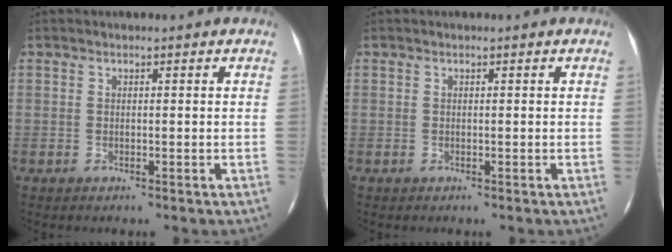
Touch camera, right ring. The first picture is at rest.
{"total": 0.0}